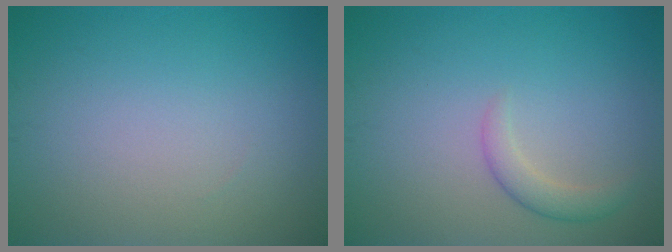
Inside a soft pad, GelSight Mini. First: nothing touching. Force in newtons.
{"total": 1.8, "press": 1.8, "slide": 0.0}